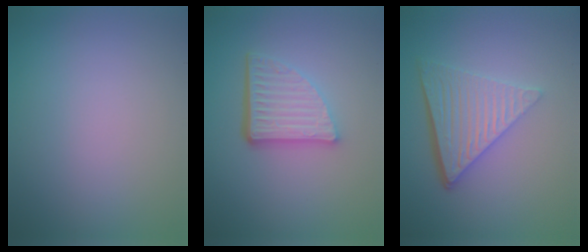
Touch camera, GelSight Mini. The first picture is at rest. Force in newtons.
{"total": 5.3, "press": 3.7, "slide": 3.9}
{"total": 6.5, "press": 4.4, "slide": 4.8}